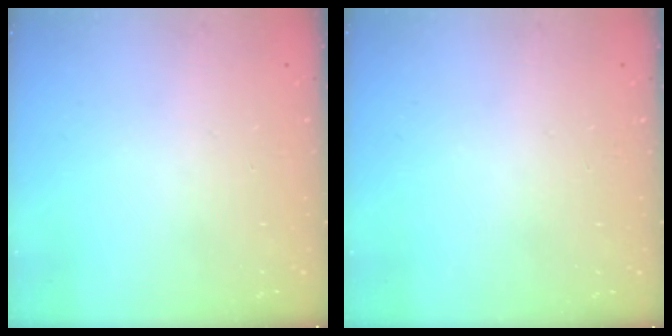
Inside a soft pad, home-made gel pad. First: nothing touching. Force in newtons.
{"total": 0.0}